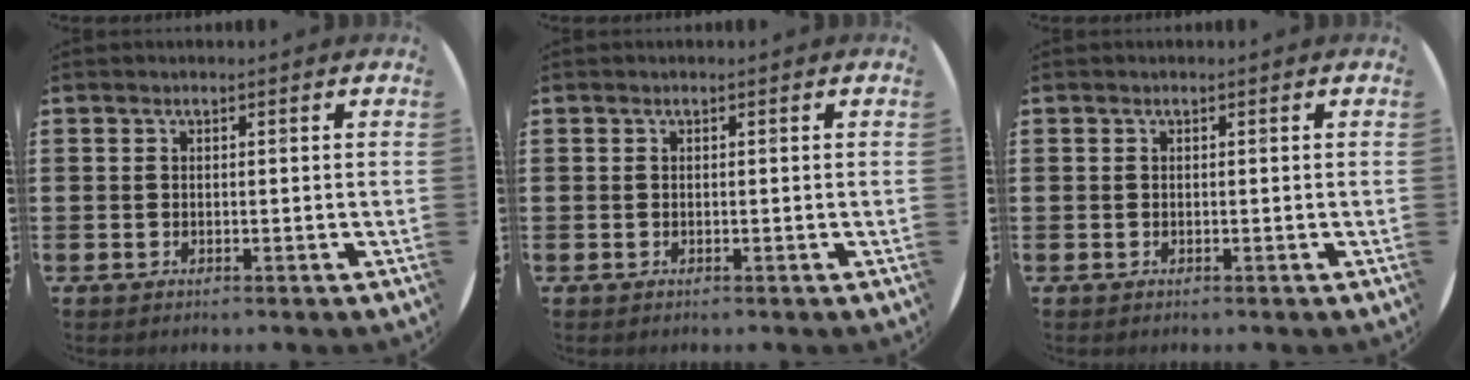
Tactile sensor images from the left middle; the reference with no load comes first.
{"total": 0.0}
{"total": 0.0}